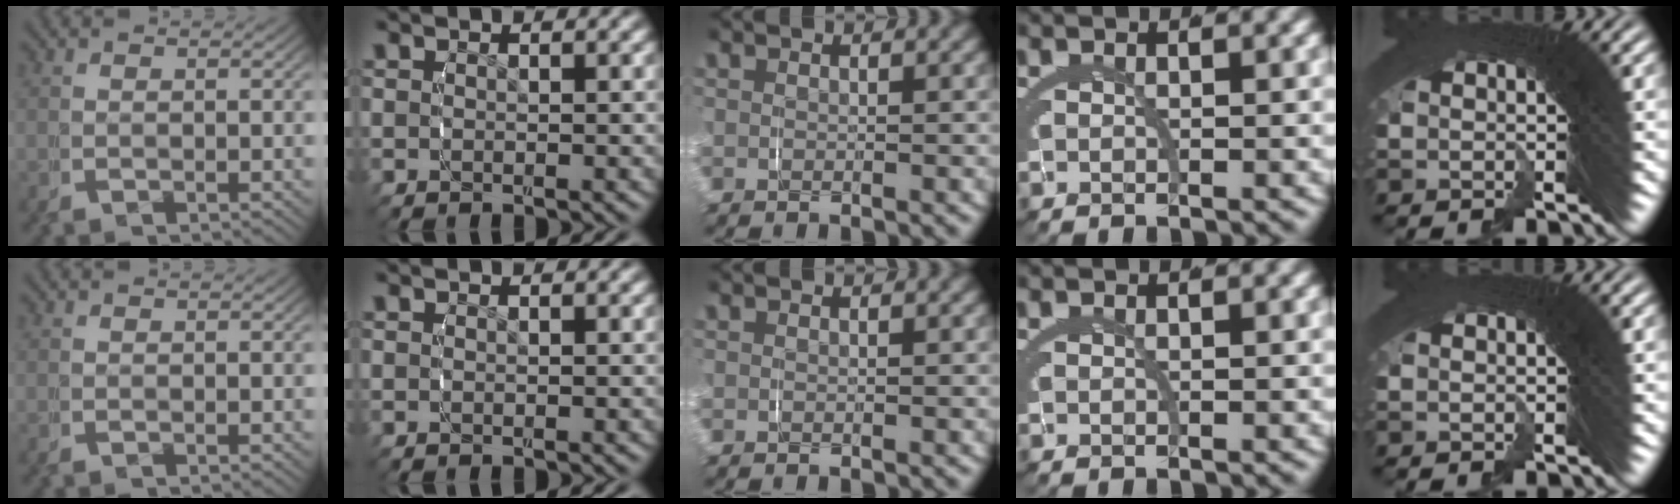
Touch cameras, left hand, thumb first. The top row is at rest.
{}